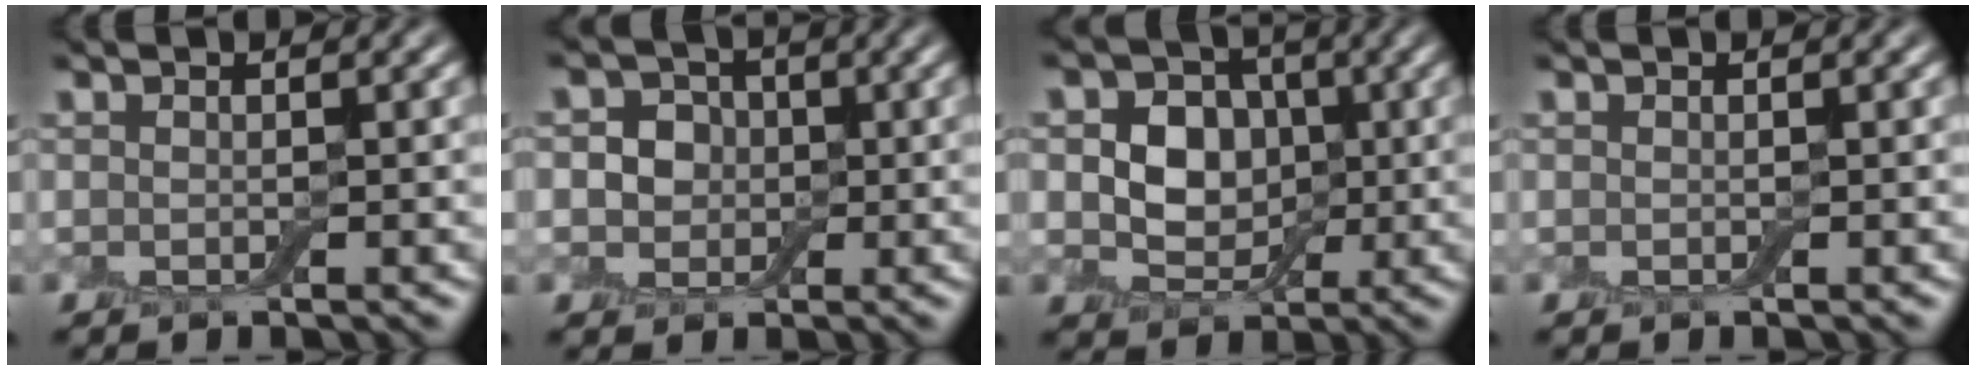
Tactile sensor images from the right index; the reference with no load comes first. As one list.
[{"total": 3.2, "force": [-0.2, 2.9, 1.3], "torque": [-0.007, 0.003, -0.023]}, {"total": 5.3, "force": [0.0, 4.4, 2.9], "torque": [-0.042, -0.002, -0.013]}, {"total": 0.0}]